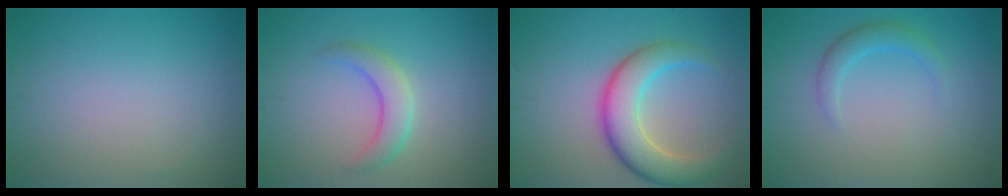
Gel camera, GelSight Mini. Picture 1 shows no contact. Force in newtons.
{"total": 2.9, "press": 2.9, "slide": 0.1}
{"total": 6.6, "press": 6.6, "slide": 0.2}
{"total": 2.0, "press": 2.0, "slide": 0.1}